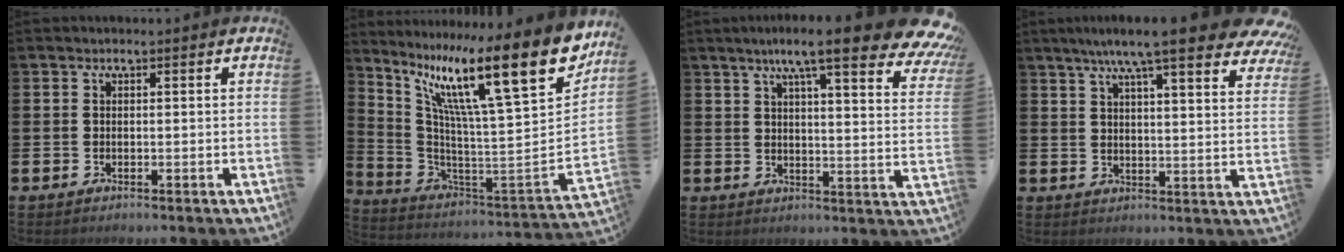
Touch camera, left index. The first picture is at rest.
{"total": 17.3, "force": [10.7, 3.4, 13.2], "torque": [-0.240, -0.084, 0.166]}
{"total": 10.6, "force": [8.4, 1.7, 6.3], "torque": [-0.112, -0.042, 0.138]}
{"total": 9.4, "force": [7.9, 1.1, 4.9], "torque": [-0.102, -0.036, 0.135]}